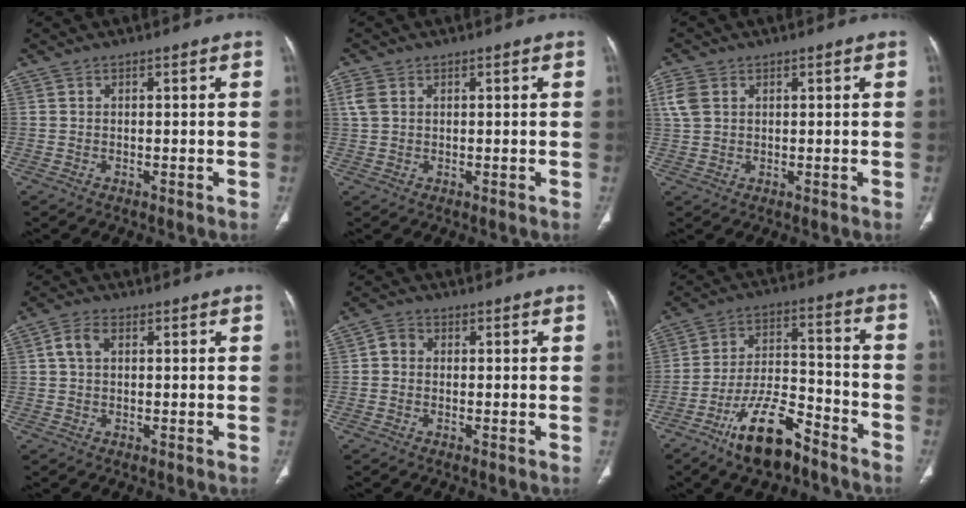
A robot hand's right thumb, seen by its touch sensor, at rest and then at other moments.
{"total": 2.8, "force": [1.0, 2.0, 1.6], "torque": [-0.043, 0.009, 0.023]}
{"total": 4.2, "force": [1.5, 3.1, 2.4], "torque": [-0.058, 0.008, 0.032]}
{"total": 3.6, "force": [0.9, 2.3, 2.6], "torque": [-0.057, 0.011, 0.017]}
{"total": 2.5, "force": [0.0, 2.2, 1.3], "torque": [-0.015, 0.009, -0.007]}
{"total": 13.8, "force": [-9.4, 5.1, 8.7], "torque": [-0.148, 0.066, -0.172]}